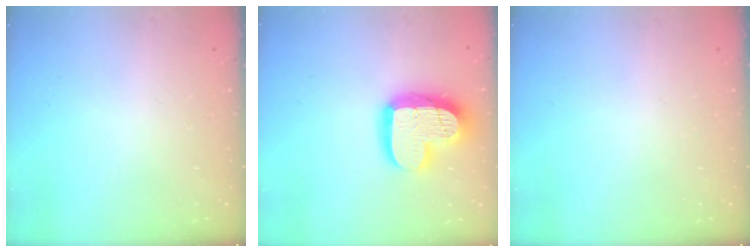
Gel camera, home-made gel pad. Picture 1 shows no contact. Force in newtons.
{"total": 17.1, "press": 17.0, "slide": 1.6}
{"total": 0.0}